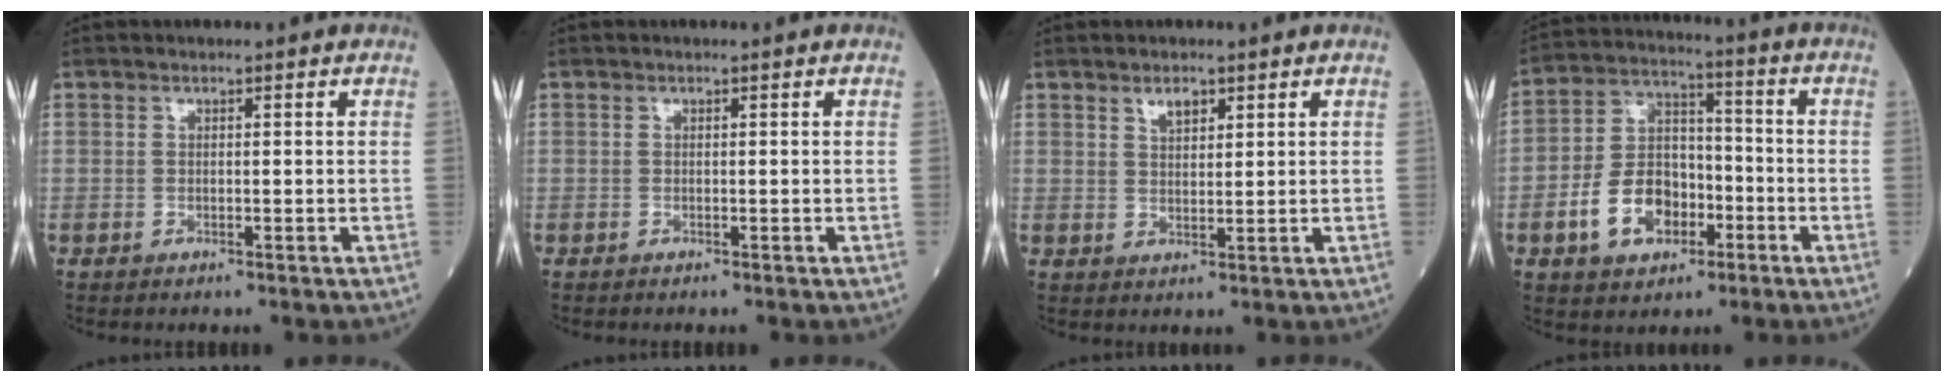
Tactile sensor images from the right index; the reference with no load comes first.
{"total": 0.0}
{"total": 2.4, "force": [1.6, 1.1, 1.5], "torque": [-0.027, 0.001, 0.030]}
{"total": 10.7, "force": [-4.1, 7.0, 7.0], "torque": [-0.153, 0.020, -0.069]}